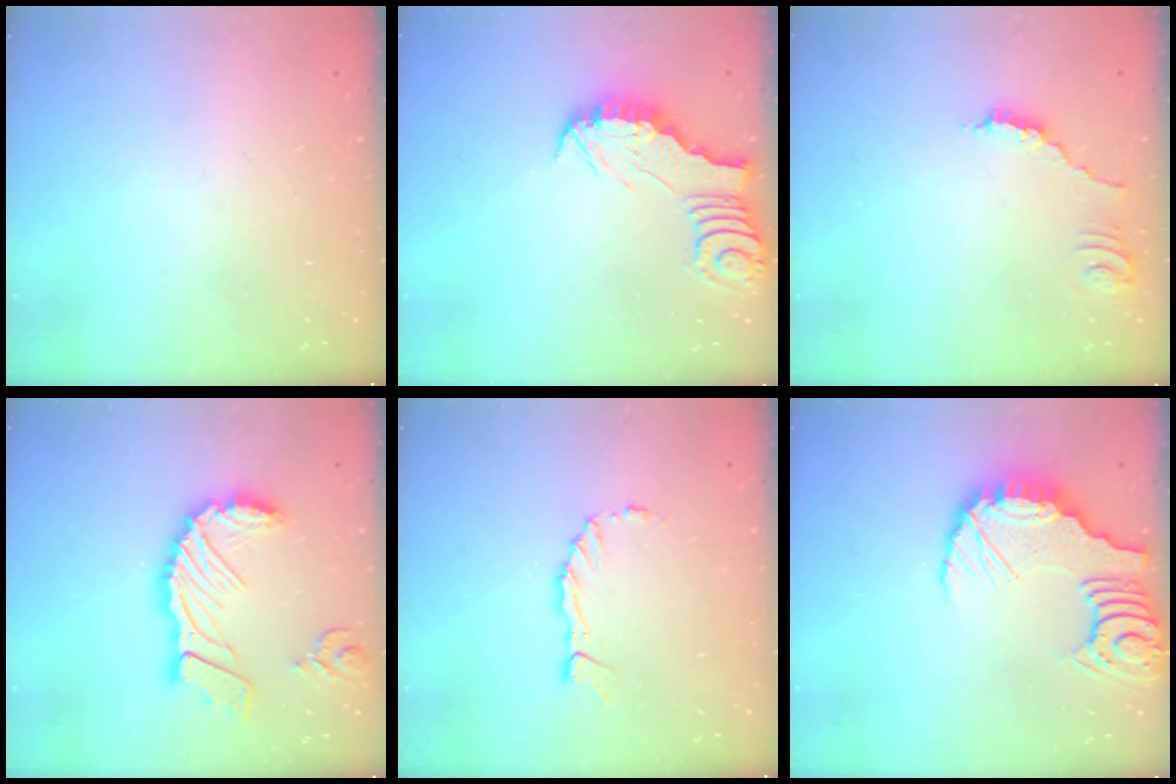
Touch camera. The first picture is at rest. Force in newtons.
{"total": 3.0, "press": 3.0, "slide": 0.3}
{"total": 2.0, "press": 2.0, "slide": 0.3}
{"total": 17.6, "press": 17.4, "slide": 2.2}
{"total": 1.9, "press": 1.9, "slide": 0.0}
{"total": 12.4, "press": 12.4, "slide": 0.8}